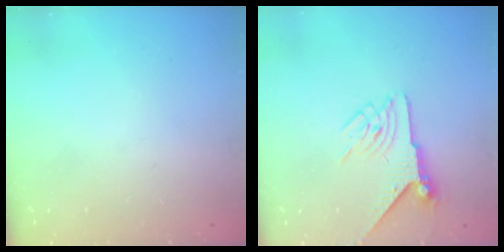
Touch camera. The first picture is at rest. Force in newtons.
{"total": 6.4, "press": 6.4, "slide": 0.1}